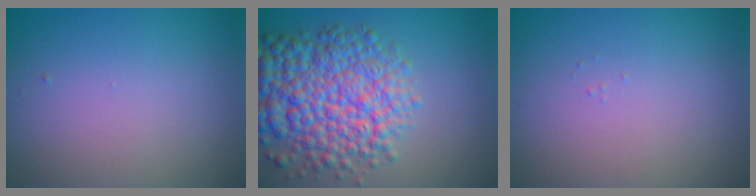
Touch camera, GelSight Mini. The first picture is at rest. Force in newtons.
{"total": 9.9, "press": 9.9, "slide": 0.3}
{"total": 0.0}